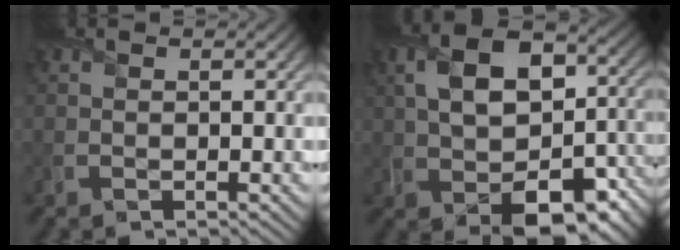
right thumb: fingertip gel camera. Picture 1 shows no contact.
{"total": 15.2, "force": [-2.5, 8.9, 12.0], "torque": [-0.203, -0.008, -0.034]}